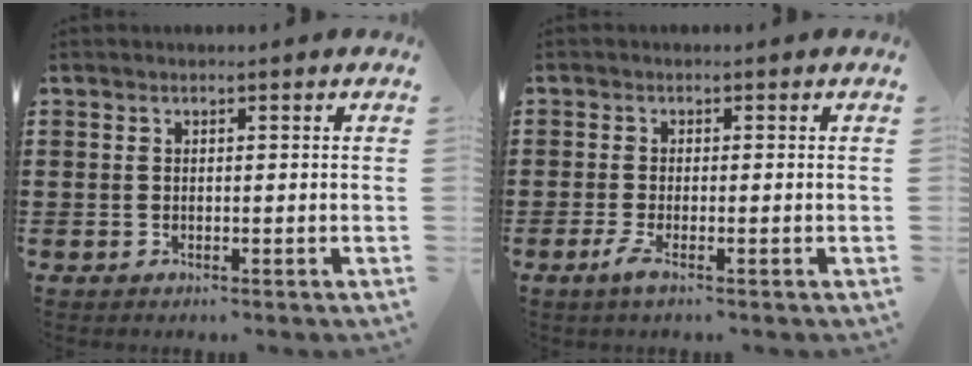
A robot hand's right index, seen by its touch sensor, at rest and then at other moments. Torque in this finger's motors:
{"motor_torque": [0.51, -0.23, 0.05, 0.04]}